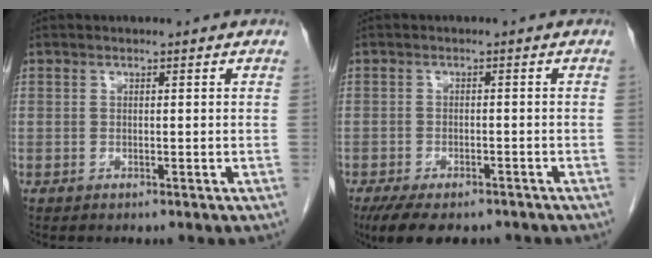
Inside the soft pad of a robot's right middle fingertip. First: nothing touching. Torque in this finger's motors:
{"motor_torque": [1.04, -0.85, 0.11, 0.03]}